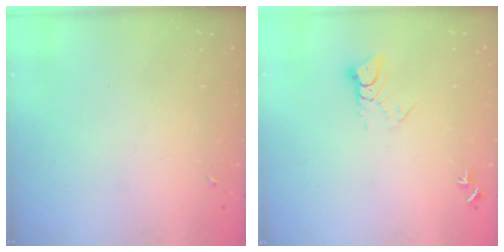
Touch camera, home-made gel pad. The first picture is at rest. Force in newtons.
{"total": 5.1, "press": 5.1, "slide": 0.3}